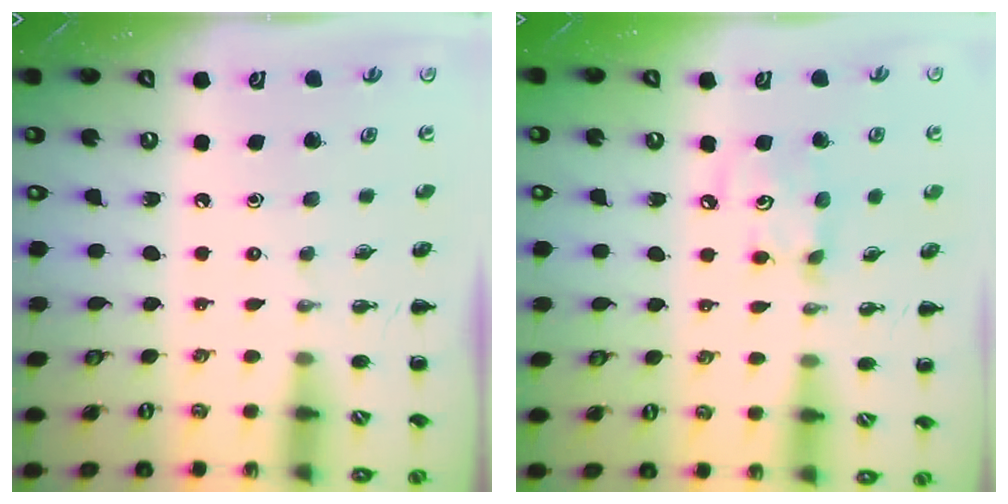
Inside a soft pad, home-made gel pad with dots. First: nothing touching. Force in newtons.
{"total": 4.4, "press": 4.3, "slide": 0.7}